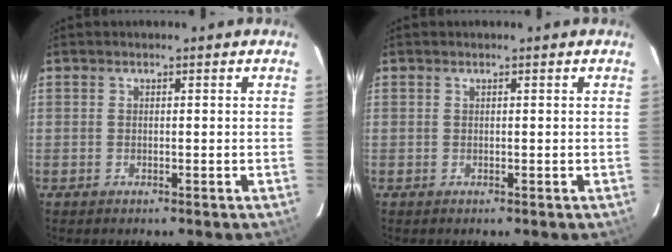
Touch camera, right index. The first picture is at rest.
{"total": 0.0}